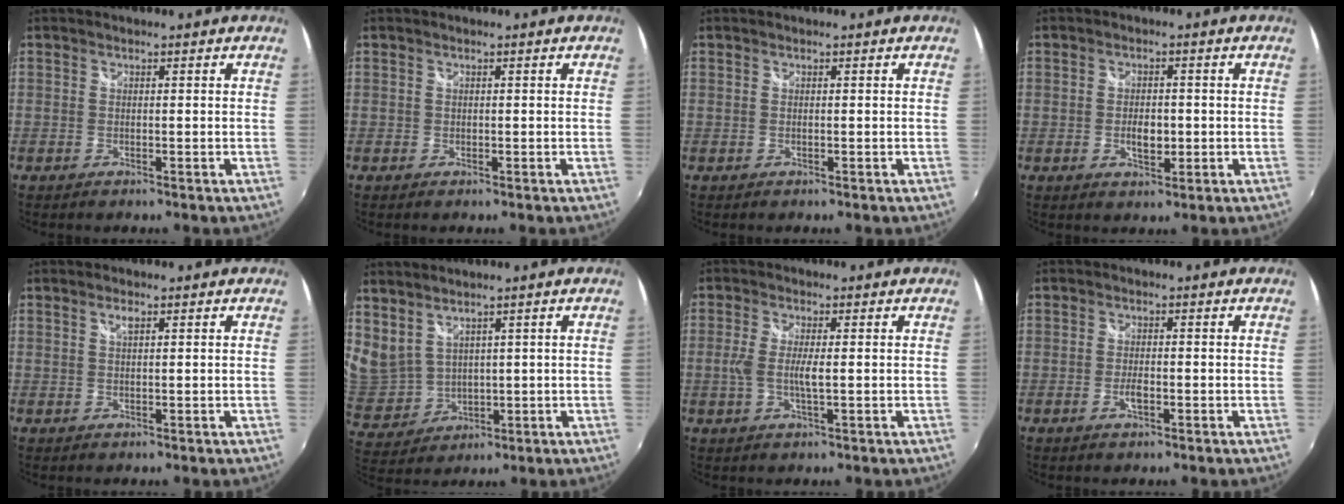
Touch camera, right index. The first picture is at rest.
{"total": 0.0}
{"total": 0.0}
{"total": 3.6, "force": [-0.6, 2.0, 2.9], "torque": [-0.052, -0.003, -0.010]}
{"total": 1.2, "force": [0.7, 0.2, 0.9], "torque": [-0.016, 0.002, 0.011]}
{"total": 8.9, "force": [5.8, 5.5, 4.0], "torque": [-0.092, -0.001, 0.141]}
{"total": 4.2, "force": [-0.4, 0.6, 4.1], "torque": [-0.083, -0.005, -0.011]}
{"total": 1.9, "force": [-0.8, 0.7, 1.6], "torque": [-0.034, -0.003, -0.015]}